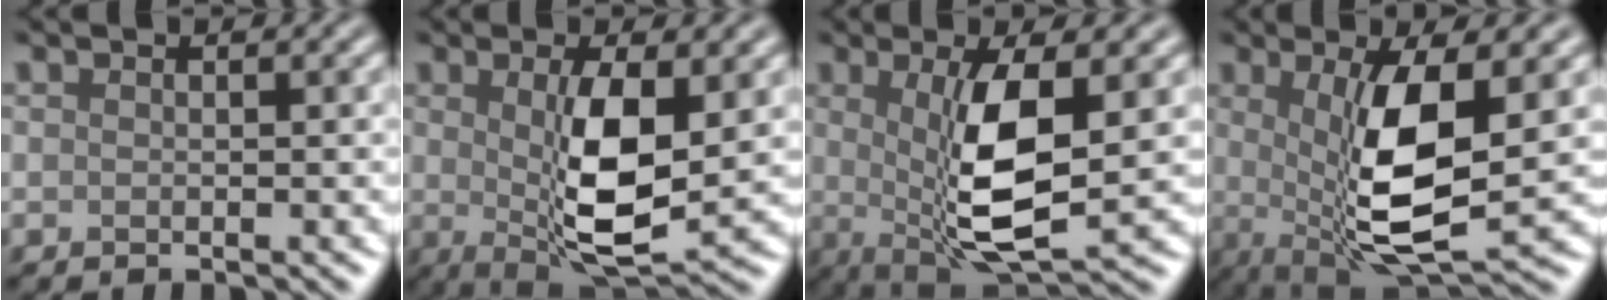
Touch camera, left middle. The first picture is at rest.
{"total": 7.4, "force": [0.2, 2.2, 7.1], "torque": [-0.126, -0.010, 0.010]}
{"total": 8.0, "force": [0.3, 2.4, 7.7], "torque": [-0.142, -0.013, 0.012]}
{"total": 9.0, "force": [0.3, 2.7, 8.6], "torque": [-0.157, -0.017, 0.011]}